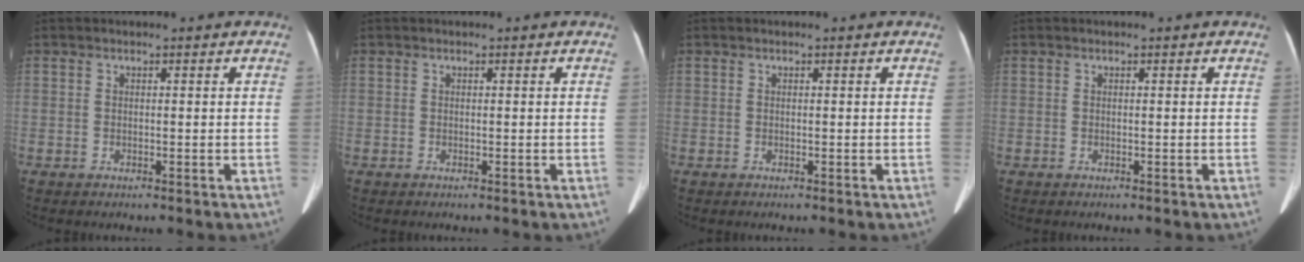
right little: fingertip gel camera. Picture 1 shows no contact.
{"total": 0.0}
{"total": 0.0}
{"total": 0.0}